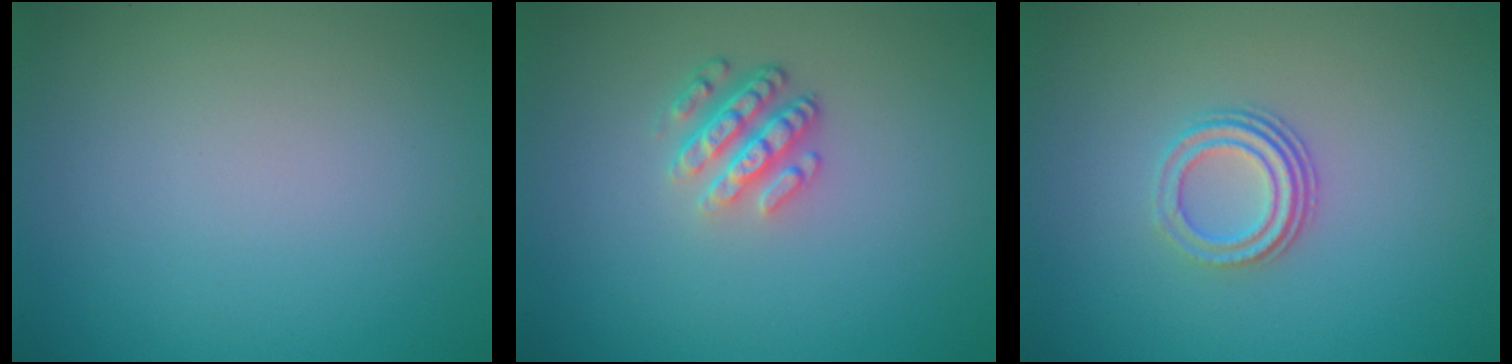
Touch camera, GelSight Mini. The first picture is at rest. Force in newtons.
{"total": 3.5, "press": 2.6, "slide": 2.4}
{"total": 2.9, "press": 2.0, "slide": 2.0}